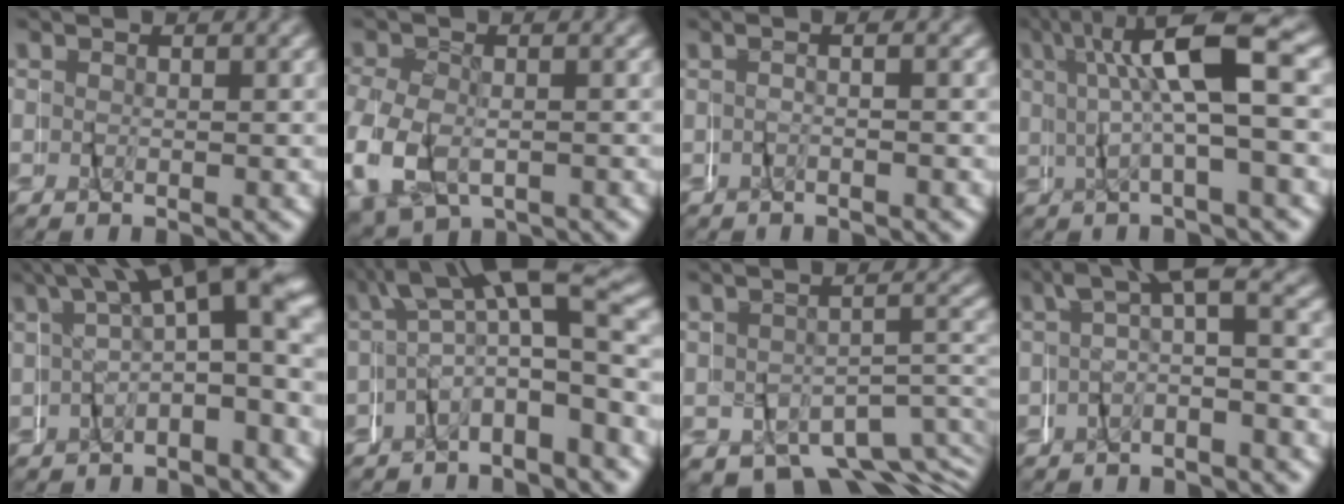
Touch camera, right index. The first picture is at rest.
{"total": 5.0, "force": [-1.6, 3.8, 2.7], "torque": [-0.095, -0.022, -0.012]}
{"total": 1.0, "force": [-0.8, -0.6, -0.2], "torque": [-0.004, 0.011, -0.021]}
{"total": 6.6, "force": [1.9, 0.5, 6.3], "torque": [-0.092, 0.031, 0.024]}
{"total": 7.4, "force": [2.3, 2.5, 6.6], "torque": [-0.078, 0.028, 0.023]}
{"total": 5.2, "force": [-0.1, 2.8, 4.4], "torque": [-0.078, 0.004, -0.008]}
{"total": 7.4, "force": [-4.7, 4.3, 3.8], "torque": [-0.039, -0.005, -0.070]}
{"total": 2.5, "force": [0.3, 0.2, 2.4], "torque": [-0.035, 0.019, -0.007]}